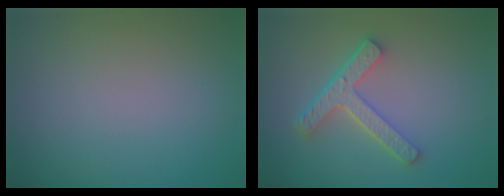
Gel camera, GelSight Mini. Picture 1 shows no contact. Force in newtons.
{"total": 4.3, "press": 3.2, "slide": 2.8}